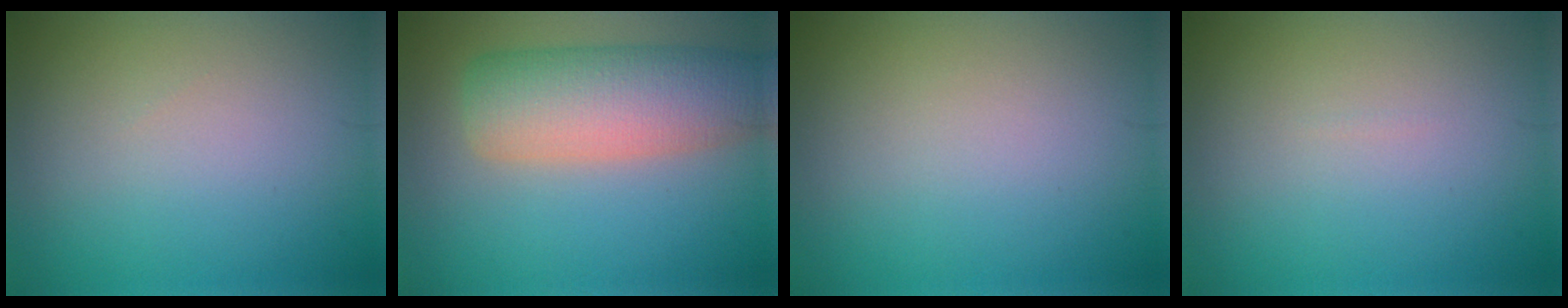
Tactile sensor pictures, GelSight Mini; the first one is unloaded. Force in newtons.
{"total": 7.9, "press": 7.9, "slide": 0.3}
{"total": 0.0}
{"total": 0.0}